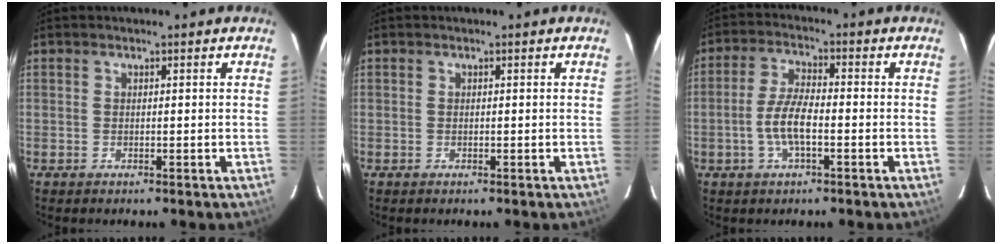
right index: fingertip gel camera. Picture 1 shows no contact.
{"total": 0.0}
{"total": 6.7, "force": [-2.1, 2.1, 6.1], "torque": [-0.126, 0.002, -0.039]}